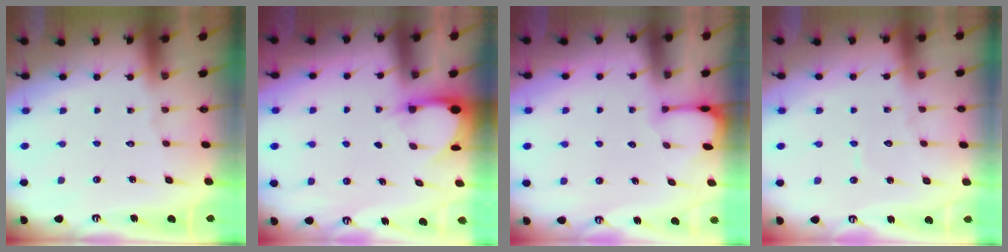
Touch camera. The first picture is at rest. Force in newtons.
{"total": 4.0, "press": 4.0, "slide": 0.2}
{"total": 1.3, "press": 1.2, "slide": 0.2}
{"total": 3.9, "press": 3.9, "slide": 0.2}